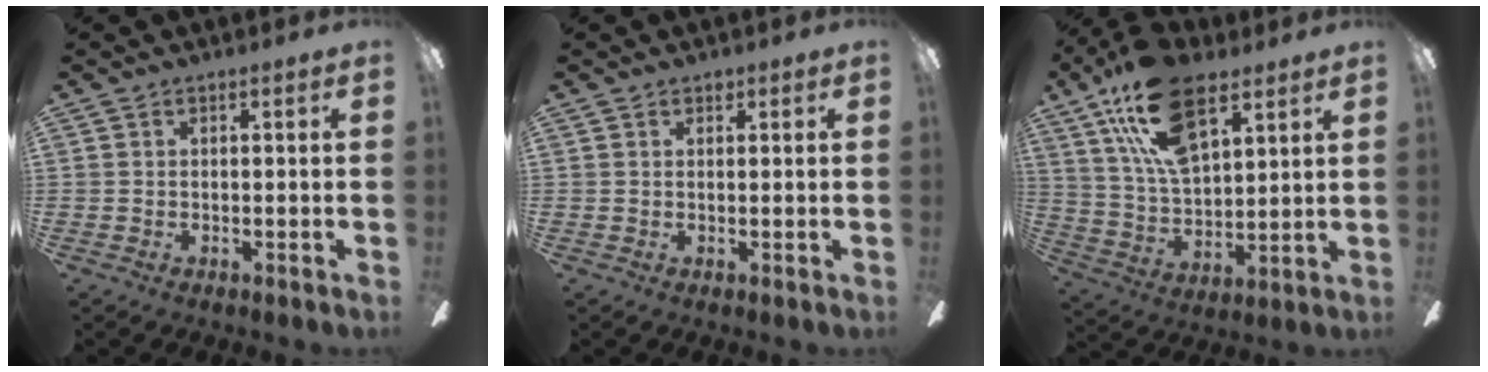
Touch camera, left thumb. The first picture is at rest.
{"total": 0.9, "force": [0.8, 0.4, 0.1], "torque": [-0.004, 0.000, 0.015]}
{"total": 19.2, "force": [11.5, 9.4, 12.2], "torque": [-0.229, -0.039, 0.205]}